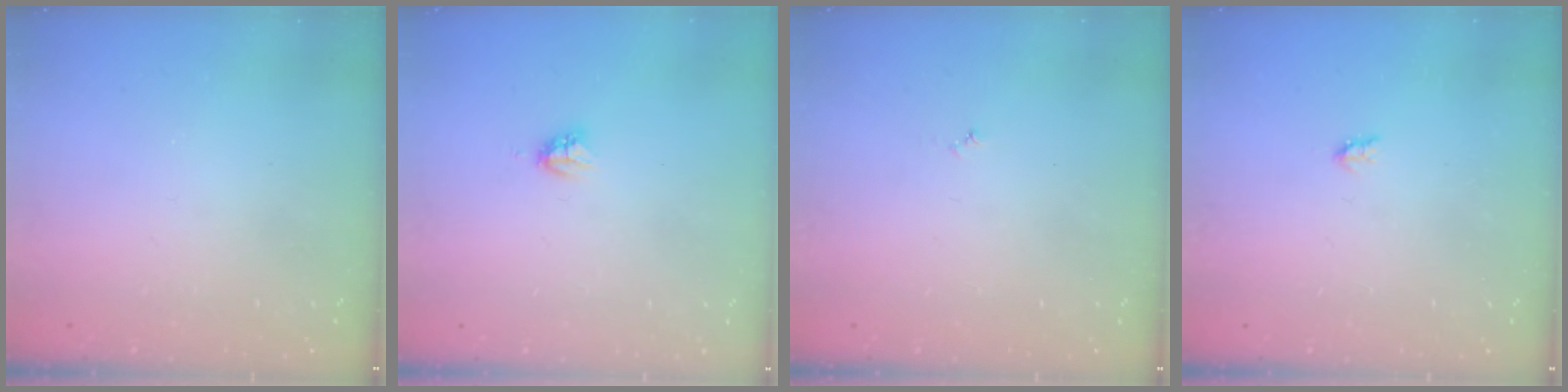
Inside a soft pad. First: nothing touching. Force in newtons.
{"total": 3.3, "press": 3.3, "slide": 0.5}
{"total": 3.0, "press": 2.9, "slide": 0.3}
{"total": 1.9, "press": 1.9, "slide": 0.3}